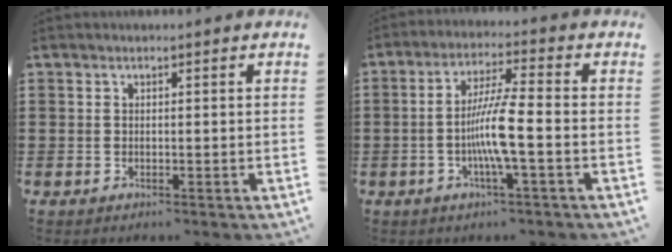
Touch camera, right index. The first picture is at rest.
{"total": 7.6, "force": [-1.8, 0.4, 7.4], "torque": [-0.147, -0.009, -0.042]}